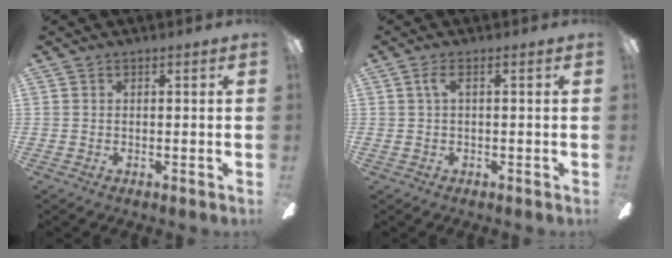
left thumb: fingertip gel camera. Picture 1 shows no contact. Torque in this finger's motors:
{"motor_torque": [0.35, 1.23, 0.36, -0.26, 0.07]}